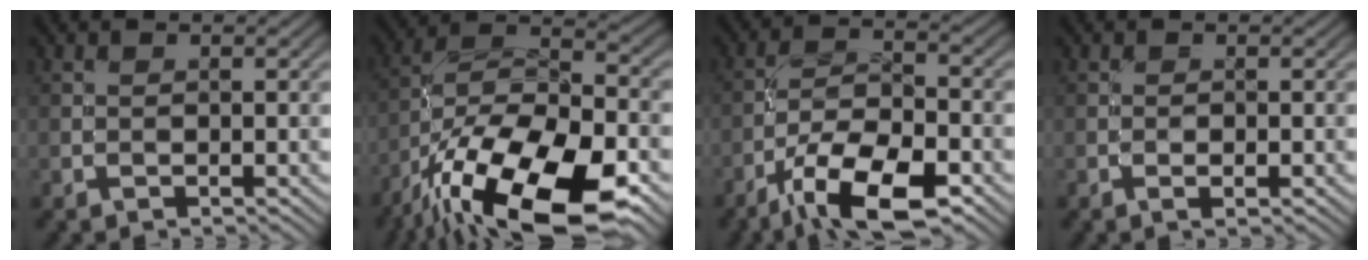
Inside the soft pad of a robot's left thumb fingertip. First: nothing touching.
{"total": 19.0, "force": [-11.3, 7.2, 13.5], "torque": [-0.249, -0.021, -0.200]}
{"total": 11.0, "force": [-6.8, 3.6, 7.9], "torque": [-0.142, 0.000, -0.132]}
{"total": 1.0, "force": [-0.3, 0.3, 0.9], "torque": [-0.016, 0.001, -0.007]}